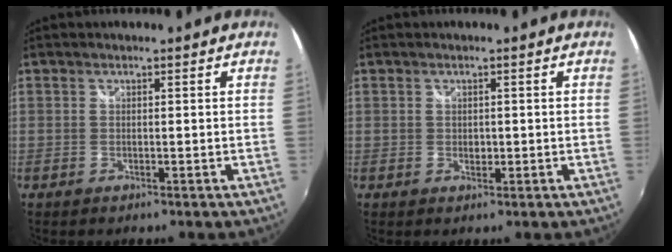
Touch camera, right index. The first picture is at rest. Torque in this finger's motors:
{"motor_torque": [0.16, 0.03, 0.03, 0.01]}